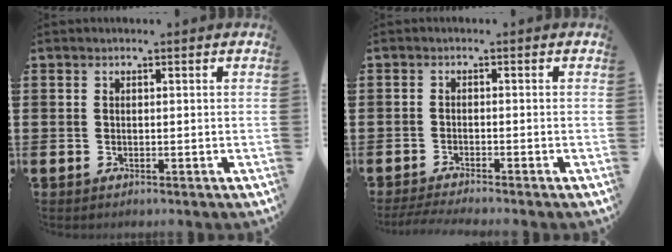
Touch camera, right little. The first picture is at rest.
{"total": 1.2, "force": [-0.9, -0.2, 0.6], "torque": [-0.007, 0.004, -0.018]}